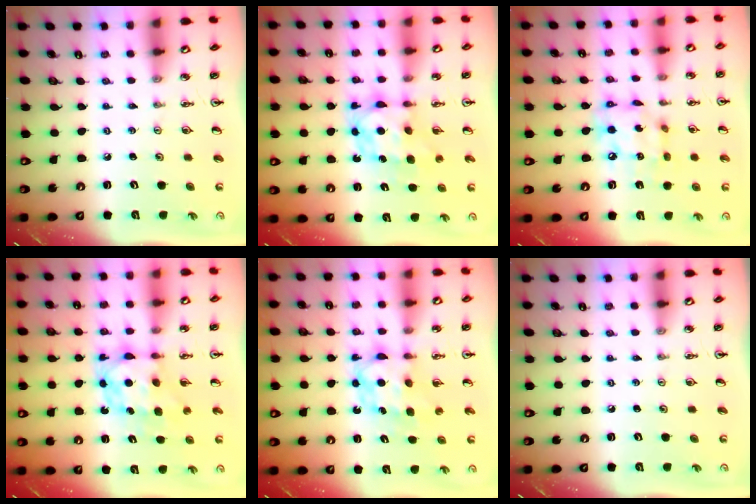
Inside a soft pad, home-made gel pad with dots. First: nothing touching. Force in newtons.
{"total": 7.2, "press": 7.2, "slide": 0.5}
{"total": 12.1, "press": 12.1, "slide": 1.1}
{"total": 7.2, "press": 7.2, "slide": 0.6}
{"total": 6.2, "press": 6.2, "slide": 0.2}
{"total": 0.0}